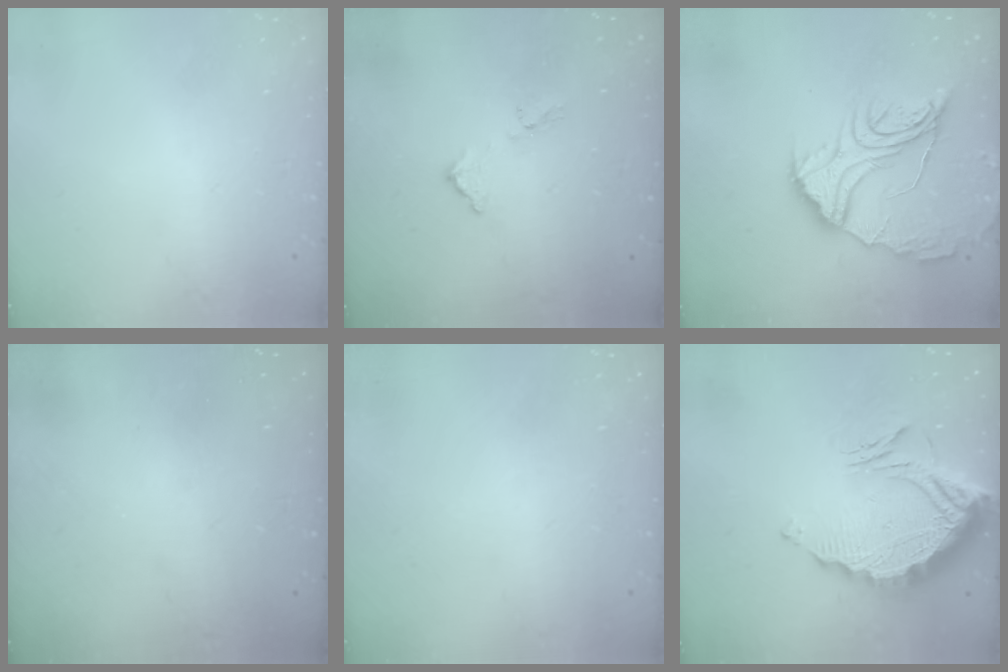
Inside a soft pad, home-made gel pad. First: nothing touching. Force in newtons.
{"total": 7.5, "press": 7.5, "slide": 0.3}
{"total": 19.0, "press": 19.0, "slide": 1.6}
{"total": 3.3, "press": 3.3, "slide": 0.2}
{"total": 0.0}
{"total": 15.9, "press": 15.8, "slide": 1.2}